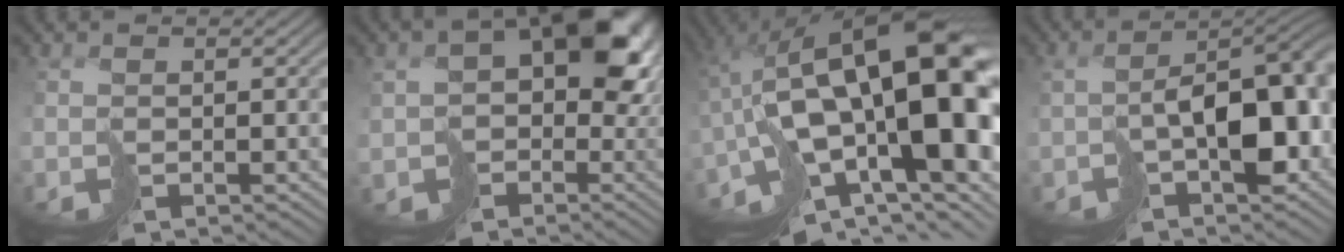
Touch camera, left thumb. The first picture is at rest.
{"total": 10.7, "force": [0.9, 7.4, 7.8], "torque": [-0.117, -0.010, 0.012]}
{"total": 19.9, "force": [-2.2, 8.8, 17.7], "torque": [-0.279, -0.005, -0.027]}
{"total": 10.9, "force": [-2.1, 5.6, 9.0], "torque": [-0.130, -0.014, -0.022]}